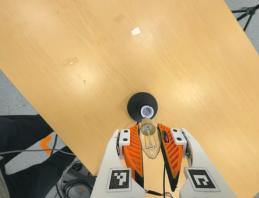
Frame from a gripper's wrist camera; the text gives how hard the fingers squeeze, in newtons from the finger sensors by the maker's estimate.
{"total": 21.0, "left": 23.7, "right": 18.3}